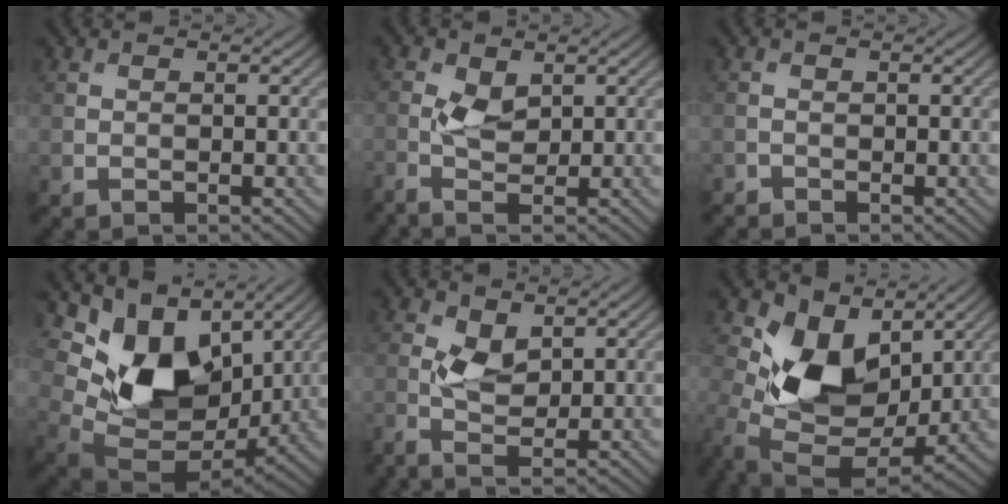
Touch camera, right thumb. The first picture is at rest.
{"total": 2.5, "force": [0.0, 1.0, 2.3], "torque": [-0.063, 0.004, -0.007]}
{"total": 1.0, "force": [-0.9, 0.4, 0.0], "torque": [-0.002, -0.001, -0.021]}
{"total": 13.5, "force": [4.9, 8.8, 9.0], "torque": [-0.175, -0.002, 0.093]}
{"total": 2.9, "force": [0.1, 1.3, 2.6], "torque": [-0.070, 0.004, -0.002]}
{"total": 12.2, "force": [2.7, 8.4, 8.3], "torque": [-0.179, -0.019, 0.049]}